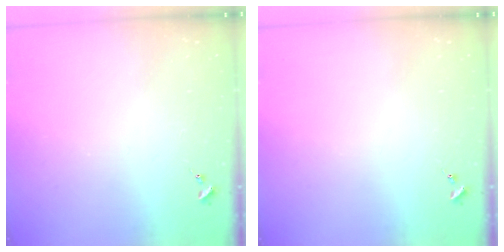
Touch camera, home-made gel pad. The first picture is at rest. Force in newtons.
{"total": 0.0}